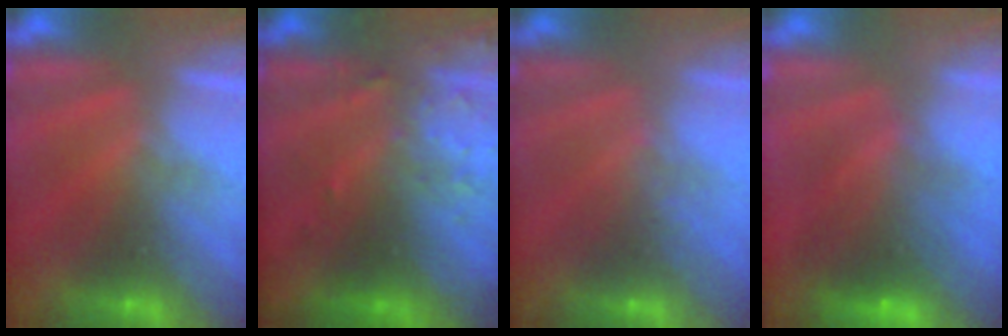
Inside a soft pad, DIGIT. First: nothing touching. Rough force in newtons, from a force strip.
{"total": 6.5}
{"total": 2.7}
{"total": 5.8}